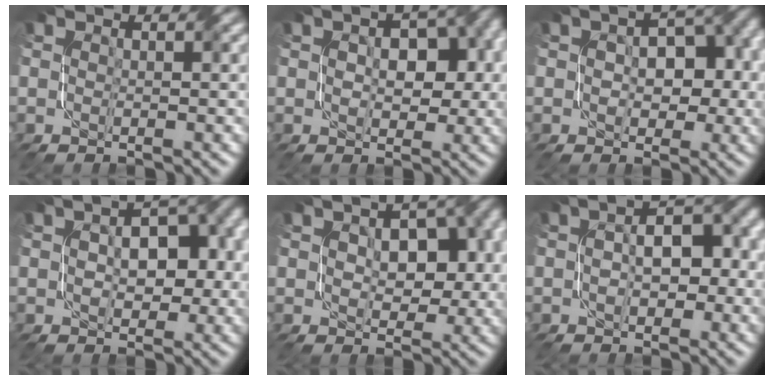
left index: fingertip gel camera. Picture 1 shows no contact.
{"total": 5.3, "force": [0.2, 3.6, 3.9], "torque": [-0.046, 0.003, 0.010]}
{"total": 6.2, "force": [-0.7, 3.9, 4.8], "torque": [-0.046, 0.018, -0.004]}
{"total": 6.0, "force": [0.0, 3.8, 4.7], "torque": [-0.059, 0.013, 0.003]}
{"total": 6.4, "force": [0.6, 3.9, 5.0], "torque": [-0.075, 0.002, 0.013]}
{"total": 5.4, "force": [-0.9, 2.9, 4.4], "torque": [-0.061, 0.014, -0.019]}